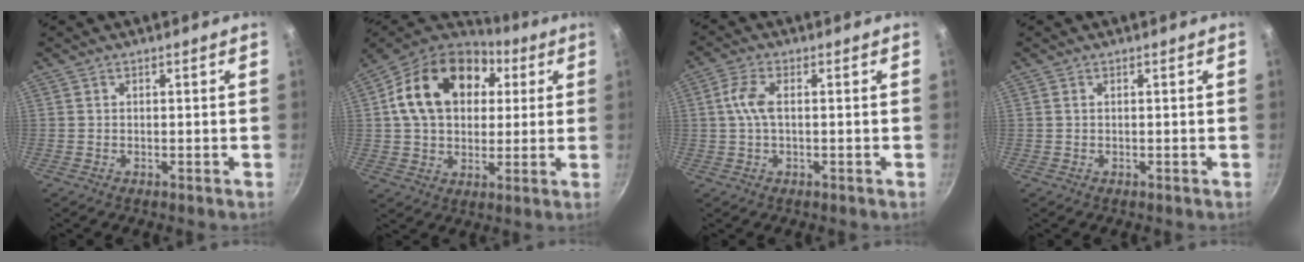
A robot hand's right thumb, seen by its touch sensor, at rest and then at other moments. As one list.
[{"total": 21.3, "force": [5.4, 15.3, 13.8], "torque": [-0.224, 0.021, 0.081]}, {"total": 4.6, "force": [0.3, 2.0, 4.2], "torque": [-0.097, 0.010, 0.001]}, {"total": 0.0}]